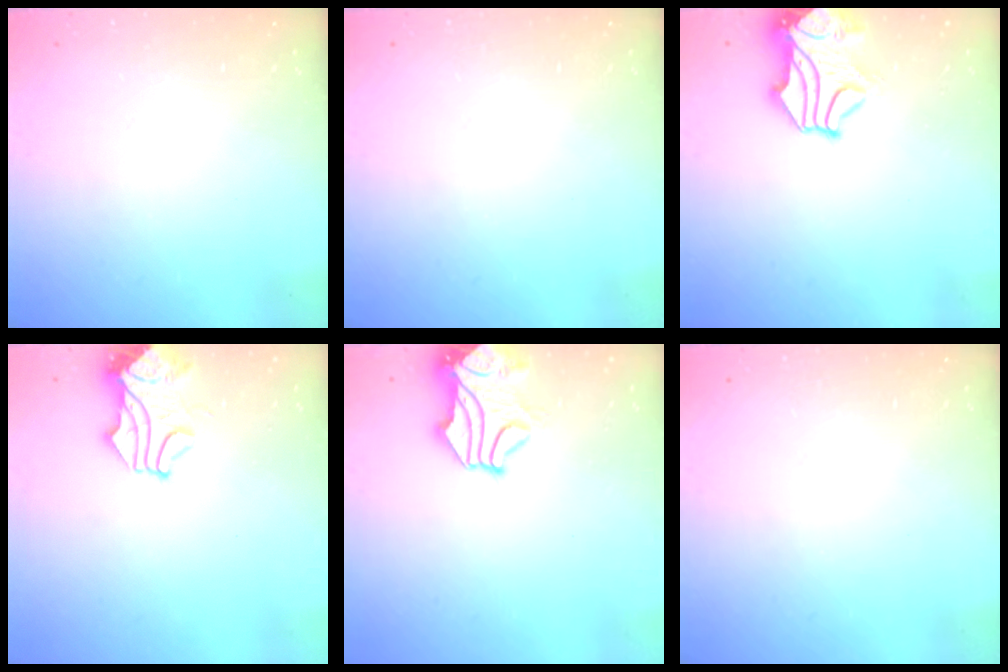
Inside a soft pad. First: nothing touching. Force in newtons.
{"total": 0.0}
{"total": 2.2, "press": 1.8, "slide": 1.3}
{"total": 1.7, "press": 1.5, "slide": 0.8}
{"total": 2.0, "press": 1.6, "slide": 1.2}
{"total": 0.0}